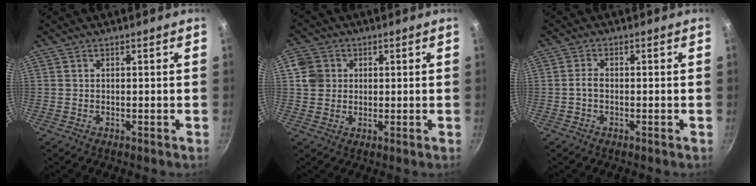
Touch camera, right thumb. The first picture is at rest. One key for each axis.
{"total": 5.5, "fx": 1.2, "fy": 4.9, "fz": 2.0, "tx": -0.023, "ty": 0.004, "tz": 0.021}
{"total": 1.7, "fx": -0.5, "fy": 1.0, "fz": 1.3, "tx": -0.023, "ty": 0.004, "tz": -0.012}